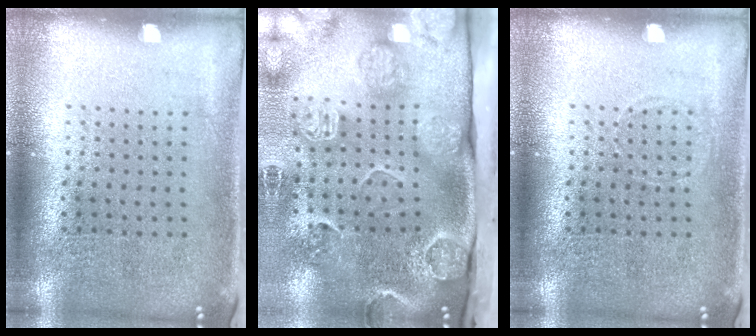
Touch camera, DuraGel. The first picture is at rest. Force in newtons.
{"total": 4.7, "press": 3.4, "slide": 3.2}
{"total": 0.6, "press": 0.6, "slide": 0.0}